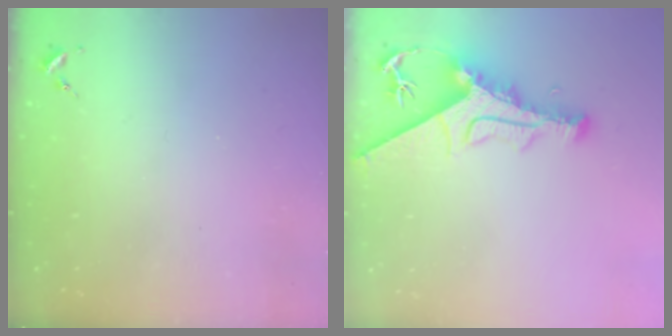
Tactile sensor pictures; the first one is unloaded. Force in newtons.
{"total": 11.9, "press": 11.9, "slide": 1.3}